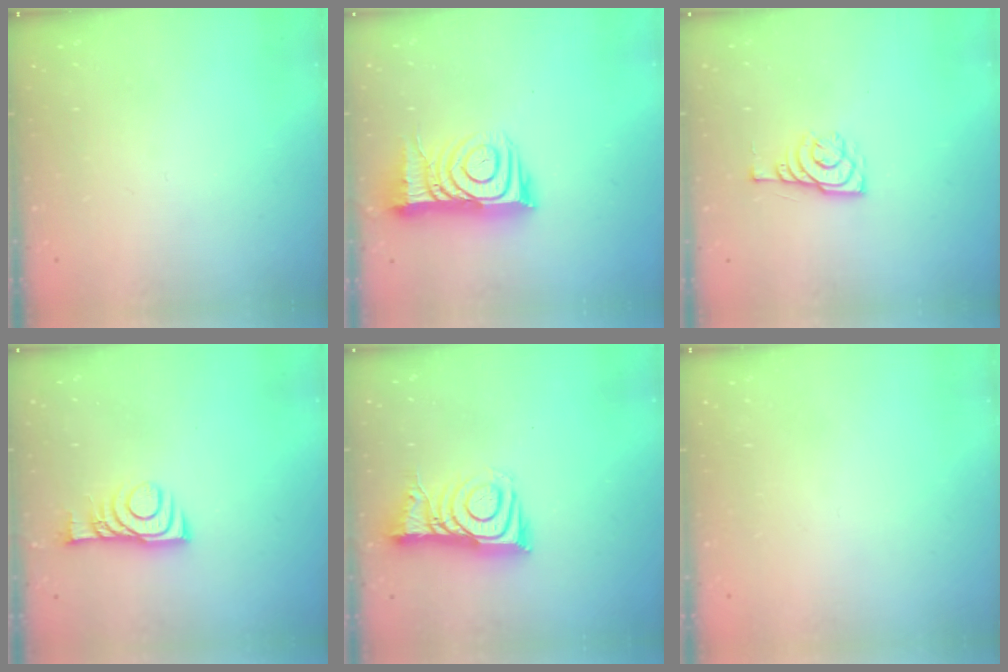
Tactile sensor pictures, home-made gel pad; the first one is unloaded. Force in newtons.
{"total": 12.8, "press": 12.7, "slide": 1.2}
{"total": 7.7, "press": 7.7, "slide": 0.5}
{"total": 7.7, "press": 7.6, "slide": 0.9}
{"total": 8.5, "press": 8.5, "slide": 0.7}
{"total": 1.6, "press": 1.6, "slide": 0.1}